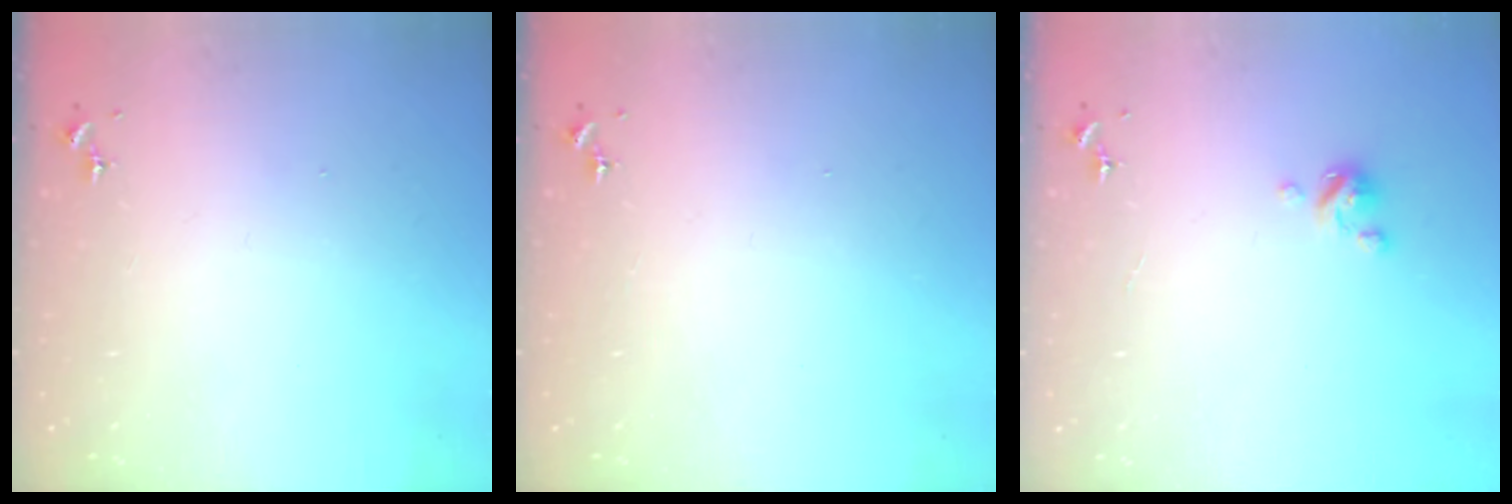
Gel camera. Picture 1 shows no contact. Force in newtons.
{"total": 0.0}
{"total": 4.3, "press": 4.3, "slide": 0.3}